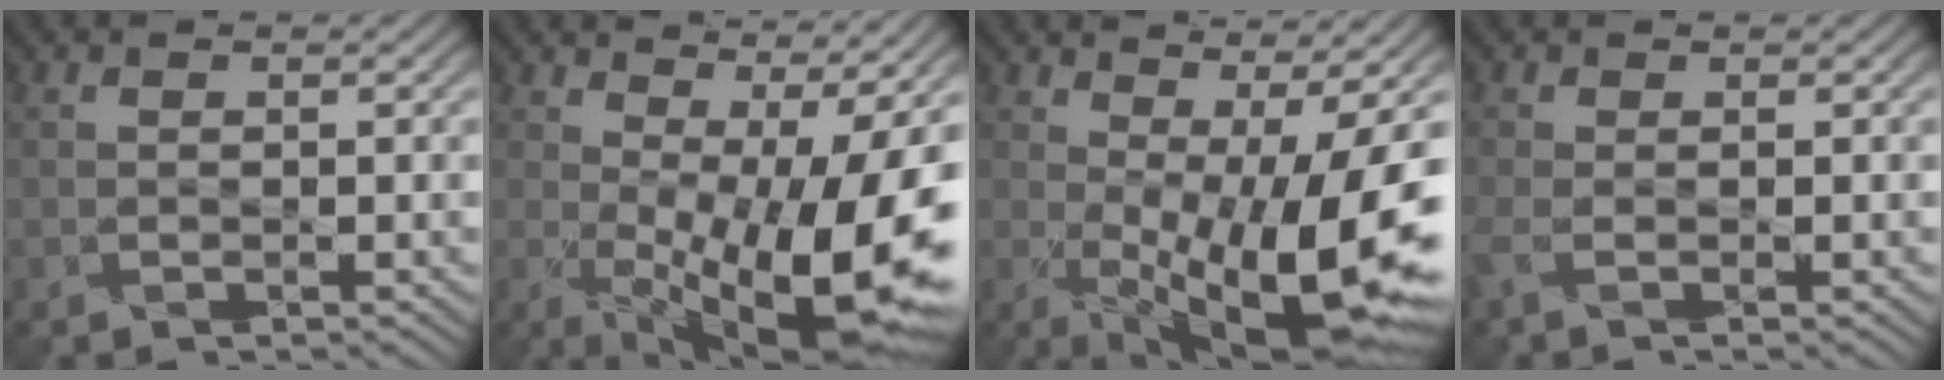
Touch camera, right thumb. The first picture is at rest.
{"total": 15.6, "force": [-0.4, 6.7, 14.0], "torque": [-0.206, -0.034, 0.020]}
{"total": 14.2, "force": [-1.1, 5.3, 13.1], "torque": [-0.215, -0.028, 0.000]}
{"total": 1.7, "force": [-0.8, 0.3, 1.5], "torque": [-0.042, -0.002, -0.019]}